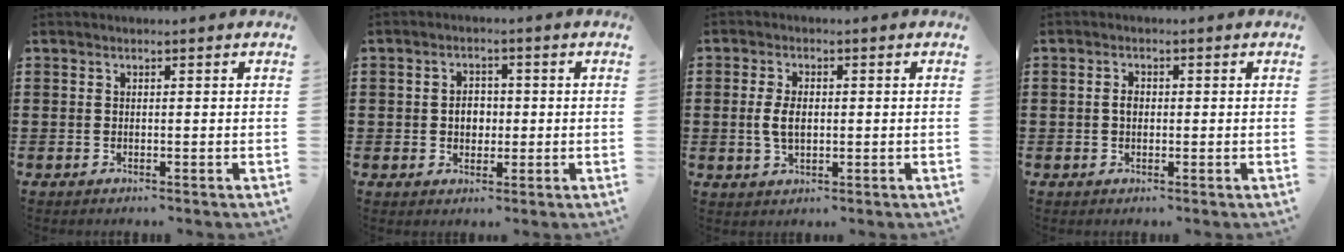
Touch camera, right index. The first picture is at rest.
{"total": 3.1, "force": [-0.2, 2.4, 2.0], "torque": [-0.035, 0.005, -0.007]}
{"total": 4.1, "force": [0.0, 2.2, 3.4], "torque": [-0.082, 0.002, -0.006]}
{"total": 1.8, "force": [0.0, 1.1, 1.4], "torque": [-0.028, 0.006, -0.002]}